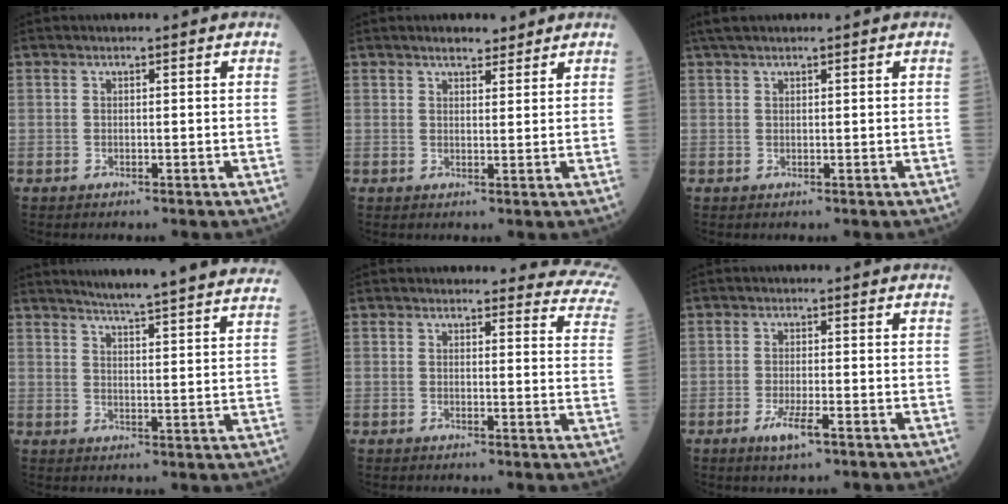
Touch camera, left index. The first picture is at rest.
{"total": 2.7, "force": [2.3, 1.0, 0.9], "torque": [-0.019, 0.006, 0.036]}
{"total": 3.8, "force": [3.1, 0.8, 1.9], "torque": [-0.033, 0.033, 0.056]}
{"total": 24.2, "force": [22.5, 0.2, 8.7], "torque": [-0.124, -0.058, 0.266]}
{"total": 13.3, "force": [12.6, 4.0, 1.3], "torque": [0.036, -0.055, 0.094]}
{"total": 3.4, "force": [-1.8, 0.5, 2.8], "torque": [-0.059, -0.007, -0.033]}